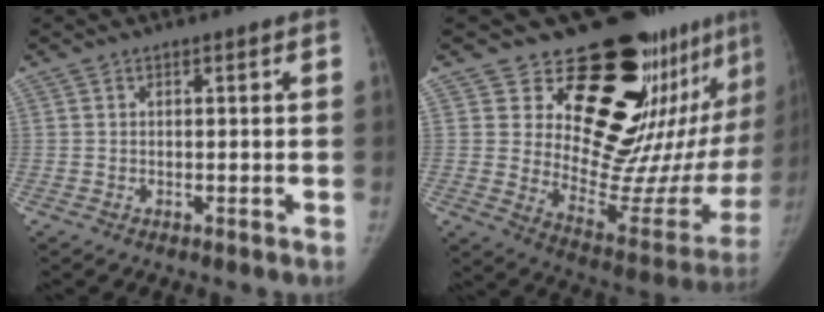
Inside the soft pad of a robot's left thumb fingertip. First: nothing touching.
{"total": 26.0, "force": [16.9, 11.7, 16.0], "torque": [-0.188, -0.120, 0.245]}